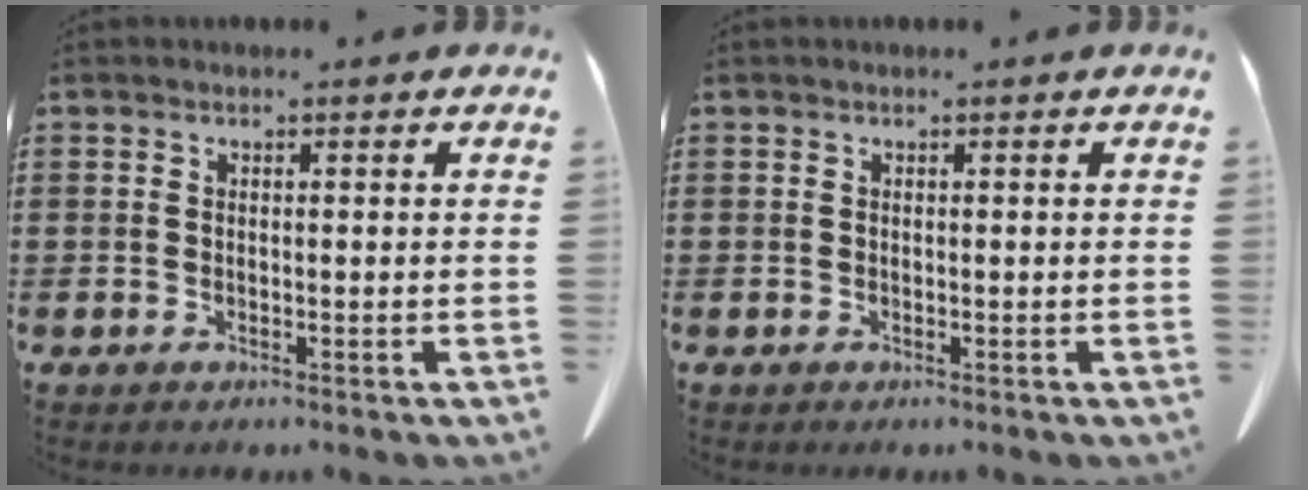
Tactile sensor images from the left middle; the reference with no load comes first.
{"total": 0.0}